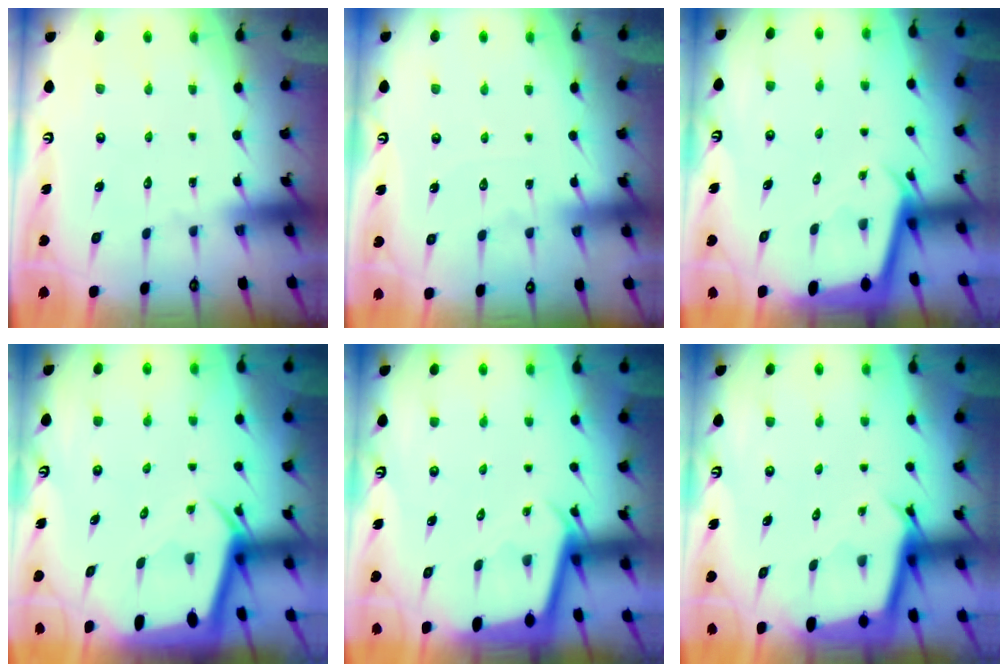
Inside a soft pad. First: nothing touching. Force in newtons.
{"total": 3.5, "press": 3.5, "slide": 0.5}
{"total": 2.5, "press": 2.5, "slide": 0.1}
{"total": 4.0, "press": 4.0, "slide": 0.3}
{"total": 2.3, "press": 2.3, "slide": 0.1}
{"total": 2.9, "press": 2.9, "slide": 0.1}